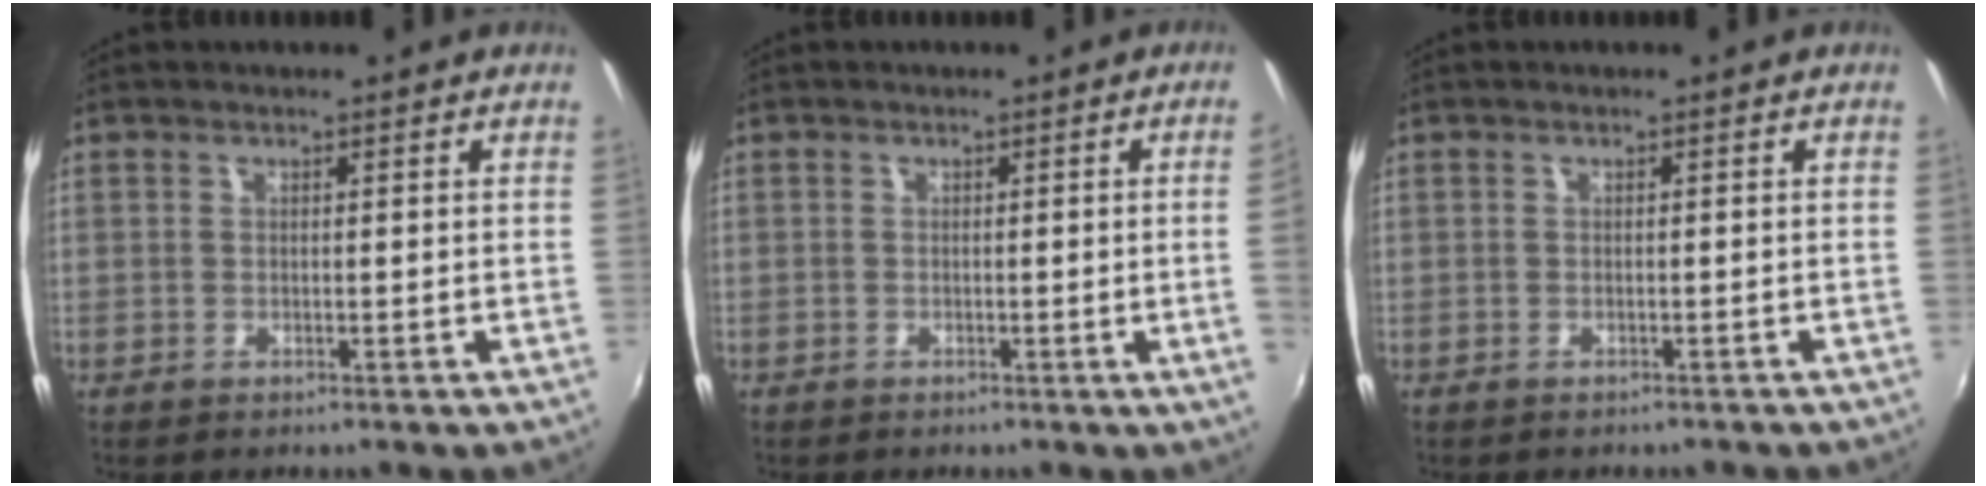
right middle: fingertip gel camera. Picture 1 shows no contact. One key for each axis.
{"total": 2.2, "fx": -0.2, "fy": -1.3, "fz": 1.8, "tx": -0.025, "ty": -0.011, "tz": 0.002}
{"total": 1.3, "fx": -1.2, "fy": 0.5, "fz": 0.3, "tx": -0.011, "ty": -0.004, "tz": -0.014}